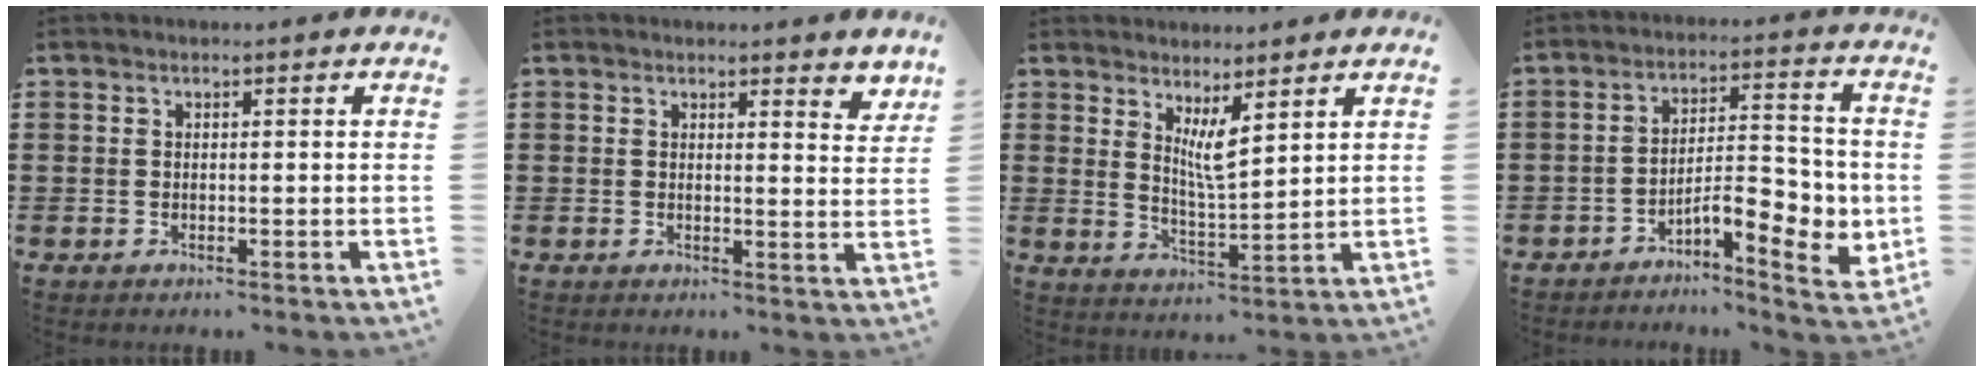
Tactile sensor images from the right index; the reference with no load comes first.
{"total": 2.0, "force": [1.9, 0.3, 0.5], "torque": [0.001, -0.005, 0.033]}
{"total": 4.8, "force": [3.0, 0.7, 3.6], "torque": [-0.078, -0.009, 0.052]}
{"total": 8.4, "force": [-3.3, 3.1, 7.1], "torque": [-0.092, -0.004, -0.058]}